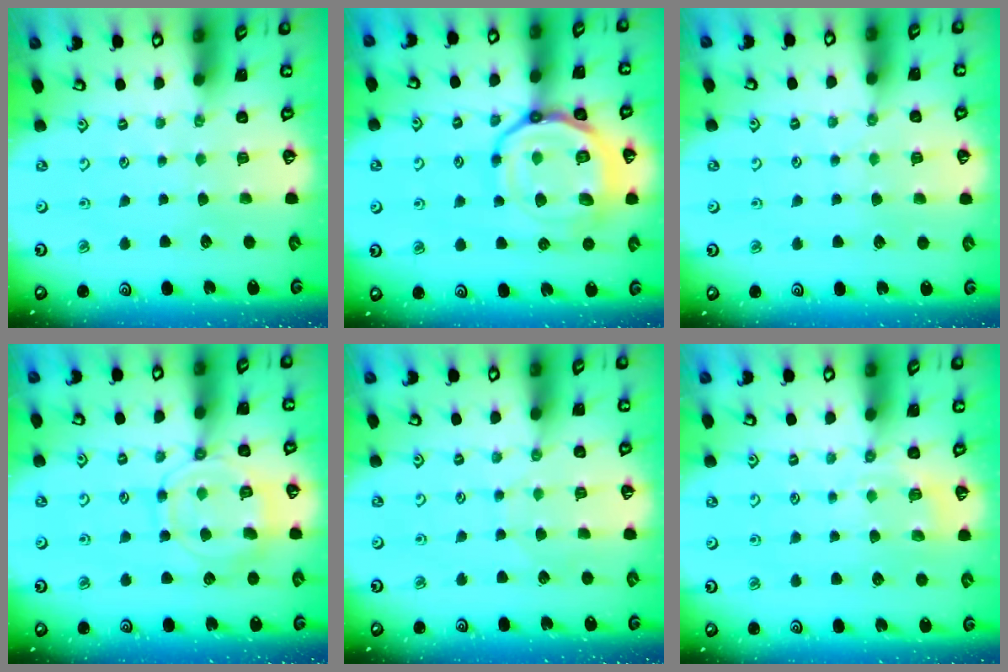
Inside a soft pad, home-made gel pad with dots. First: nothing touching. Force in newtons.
{"total": 20.8, "press": 20.7, "slide": 2.0}
{"total": 4.5, "press": 4.4, "slide": 0.4}
{"total": 12.5, "press": 12.4, "slide": 1.3}
{"total": 3.3, "press": 3.2, "slide": 0.4}
{"total": 5.5, "press": 5.3, "slide": 1.5}